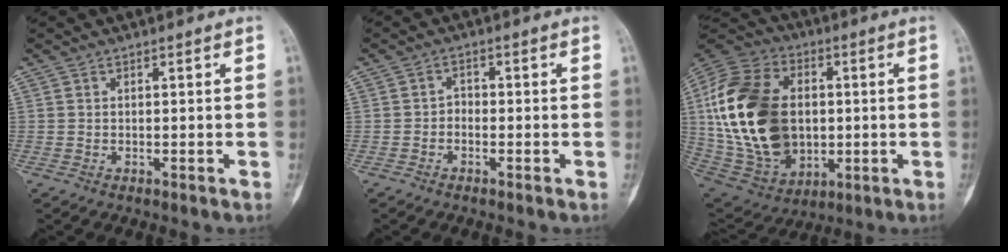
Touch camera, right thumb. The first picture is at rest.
{"total": 1.6, "force": [-0.8, 1.2, 0.8], "torque": [-0.001, 0.012, -0.020]}
{"total": 26.7, "force": [1.2, 18.2, 19.4], "torque": [-0.380, 0.000, 0.034]}